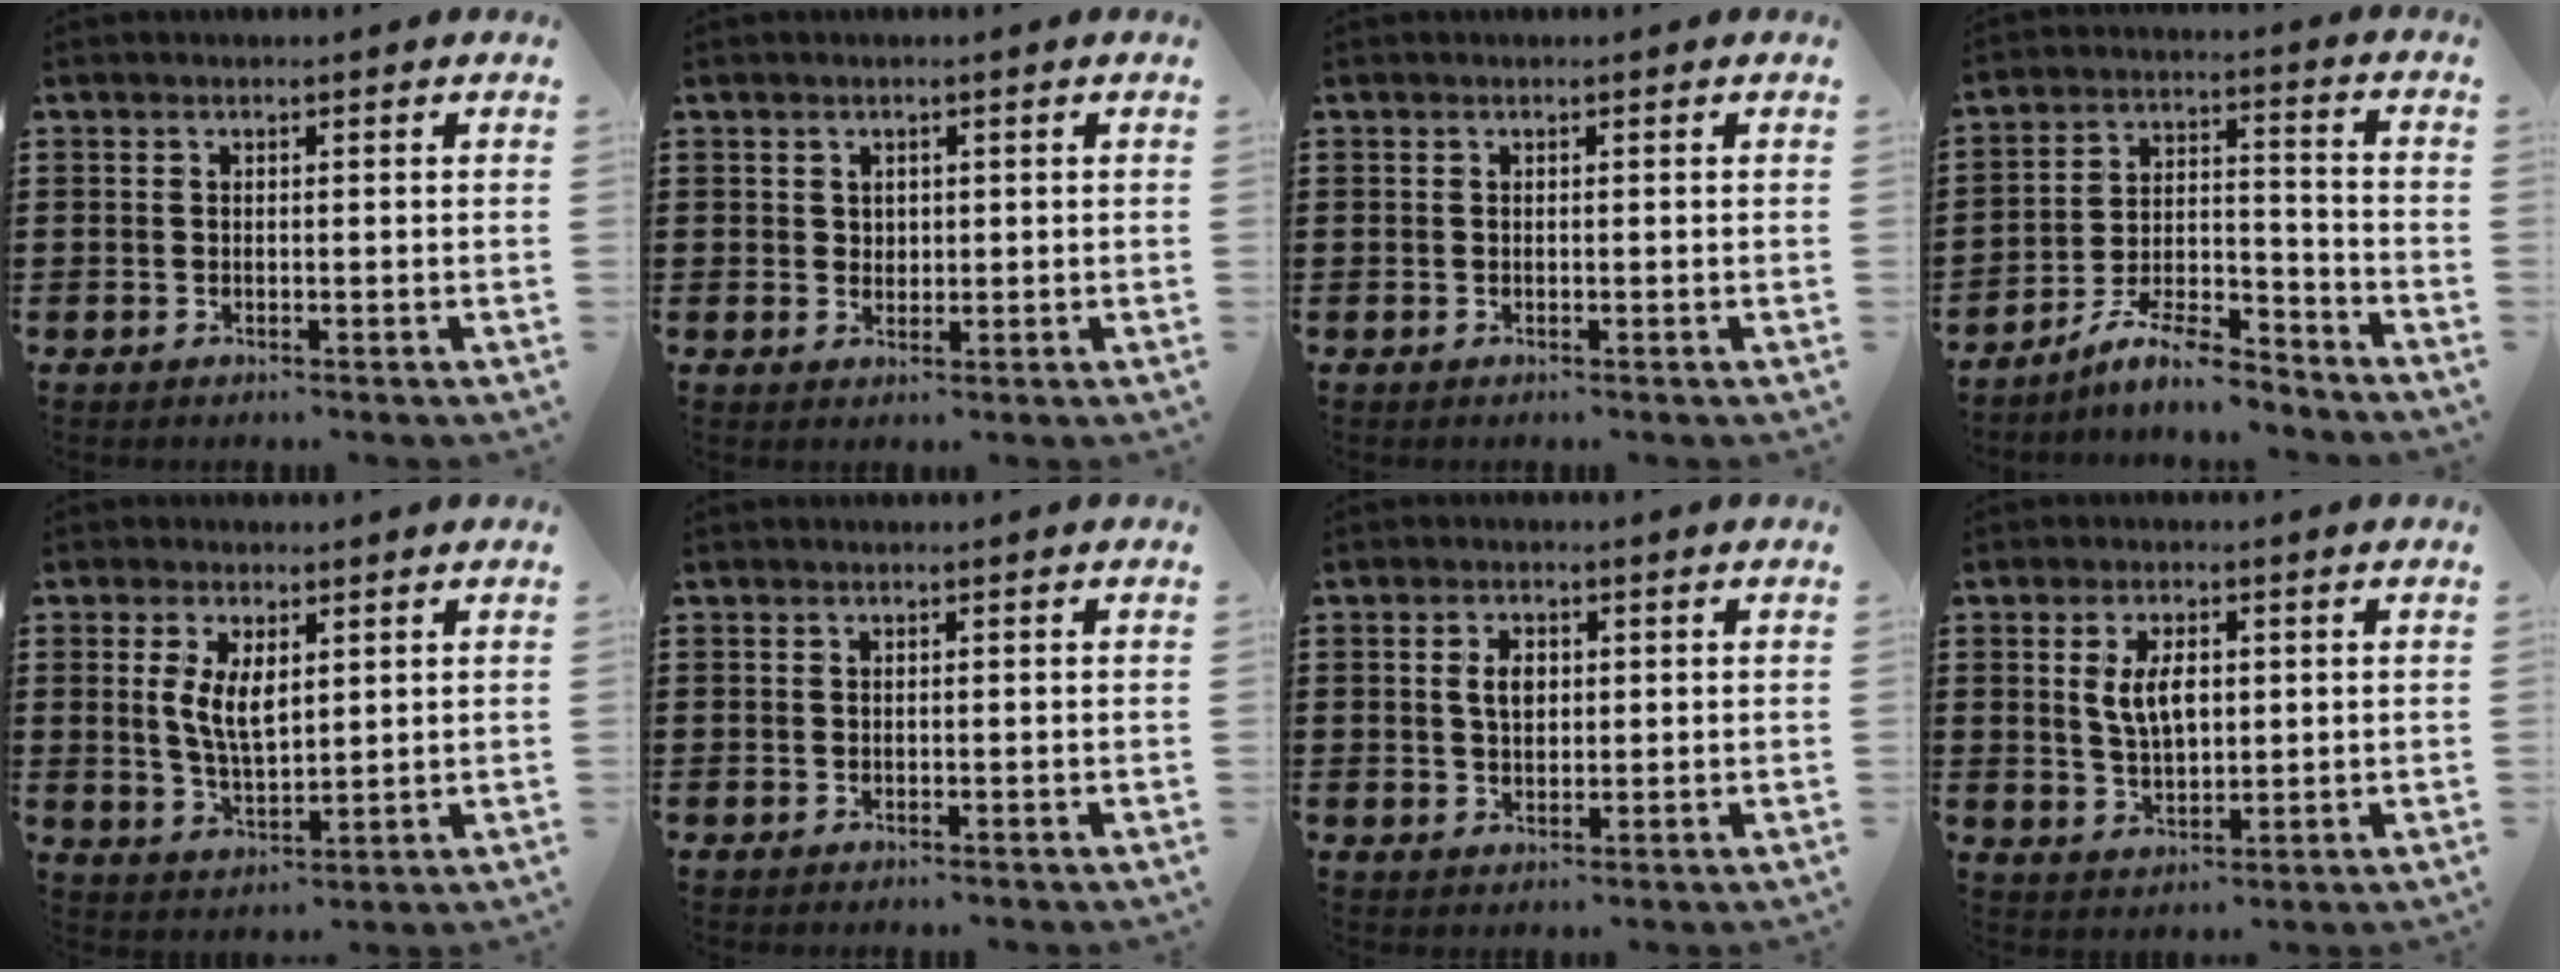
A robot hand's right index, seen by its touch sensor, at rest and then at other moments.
{"total": 1.5, "force": [0.9, 1.2, 0.3], "torque": [-0.008, 0.005, 0.017]}
{"total": 0.0}
{"total": 8.8, "force": [-7.8, 1.2, 3.8], "torque": [-0.071, 0.019, -0.150]}
{"total": 5.8, "force": [1.3, 2.7, 4.9], "torque": [-0.093, 0.003, 0.022]}
{"total": 0.0}
{"total": 3.0, "force": [0.6, 1.9, 2.3], "torque": [-0.050, 0.009, 0.010]}
{"total": 5.4, "force": [1.0, 2.7, 4.6], "torque": [-0.088, 0.006, 0.014]}